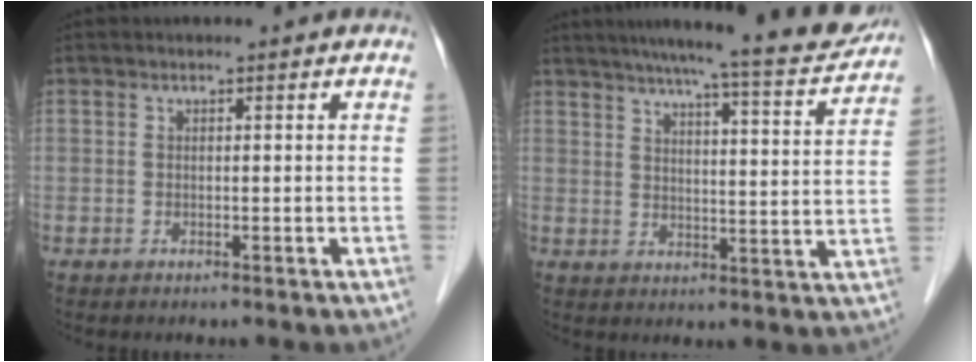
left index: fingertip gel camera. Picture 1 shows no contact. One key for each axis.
{"total": 17.5, "fx": 15.6, "fy": 1.0, "fz": 7.9, "tx": -0.112, "ty": -0.022, "tz": 0.198}